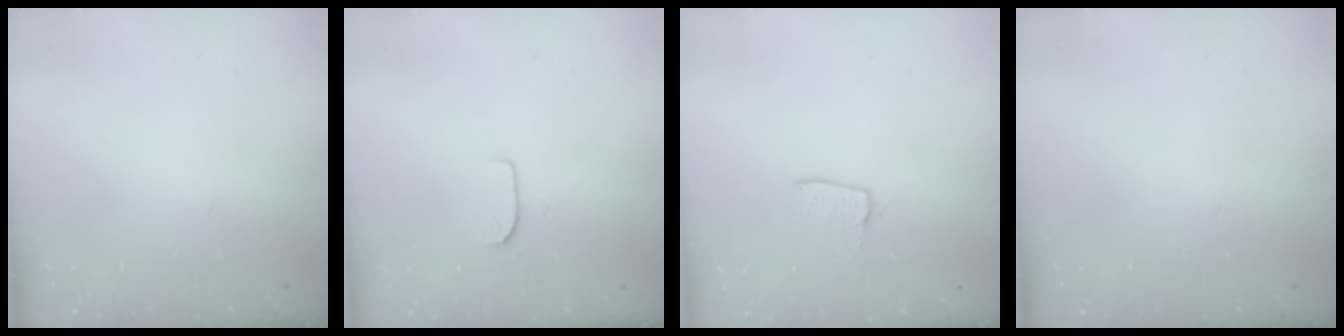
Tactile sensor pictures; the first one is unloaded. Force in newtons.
{"total": 5.5, "press": 5.5, "slide": 0.6}
{"total": 6.9, "press": 6.9, "slide": 0.4}
{"total": 0.0}